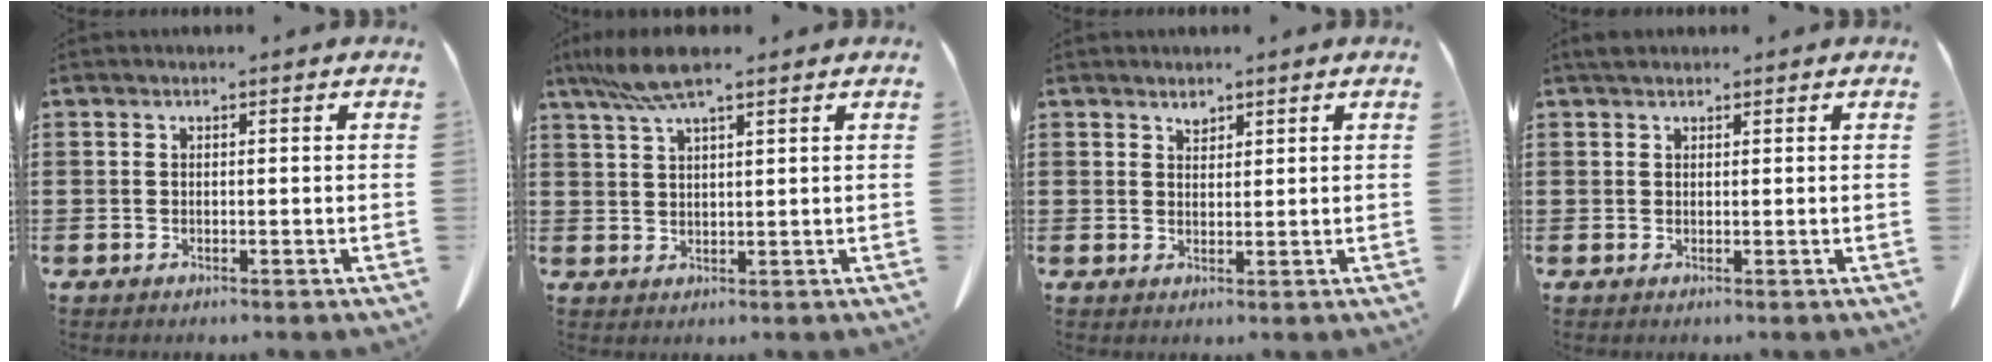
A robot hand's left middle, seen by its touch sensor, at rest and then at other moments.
{"total": 6.0, "force": [4.3, 0.8, 4.1], "torque": [-0.090, -0.005, 0.078]}
{"total": 1.5, "force": [1.3, 0.6, 0.3], "torque": [0.000, -0.004, 0.024]}
{"total": 1.3, "force": [1.1, 0.5, 0.4], "torque": [-0.012, 0.002, 0.022]}